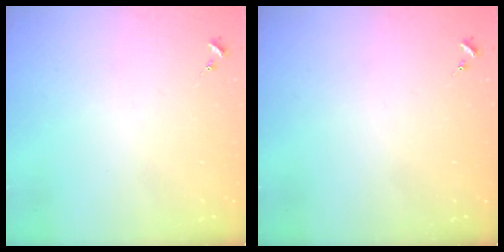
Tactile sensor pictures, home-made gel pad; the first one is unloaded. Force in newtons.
{"total": 0.0}